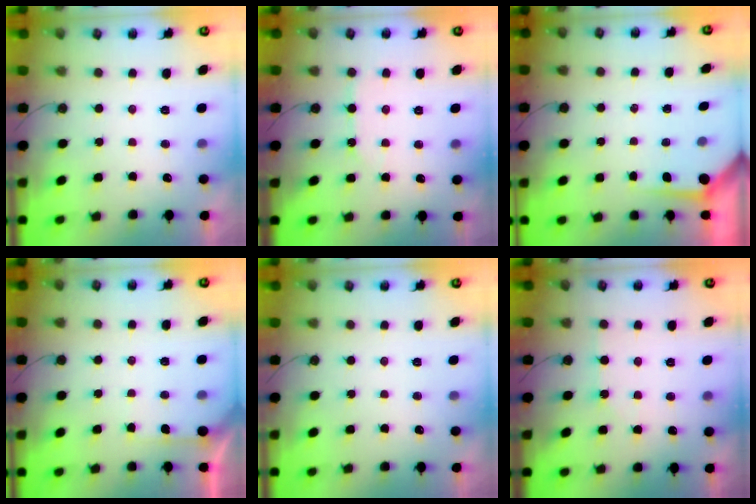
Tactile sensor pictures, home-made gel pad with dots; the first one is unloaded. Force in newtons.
{"total": 6.3, "press": 6.2, "slide": 0.6}
{"total": 3.6, "press": 3.6, "slide": 0.3}
{"total": 2.9, "press": 2.9, "slide": 0.3}
{"total": 0.0}
{"total": 3.7, "press": 3.7, "slide": 0.3}